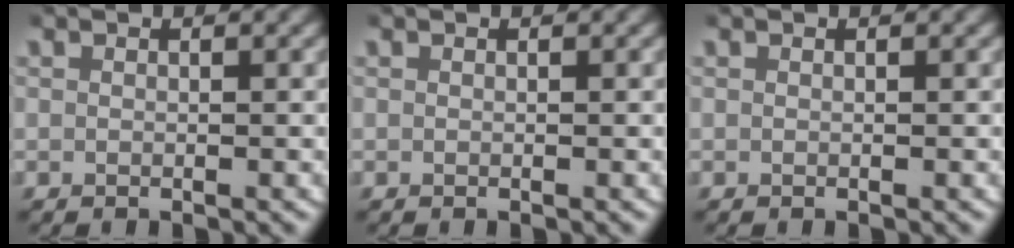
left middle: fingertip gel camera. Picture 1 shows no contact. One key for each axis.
{"total": 0.0}
{"total": 0.0}